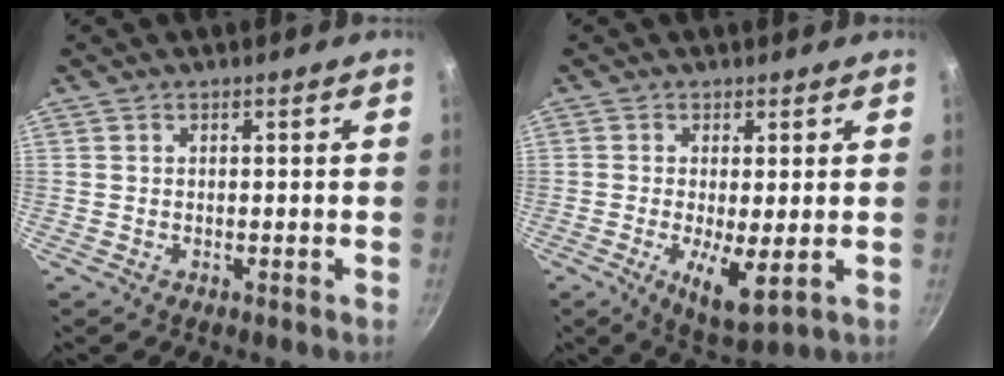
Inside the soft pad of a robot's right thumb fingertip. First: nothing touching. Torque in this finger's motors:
{"motor_torque": [-0.32, 0.50, 0.00, 0.00, 0.05]}